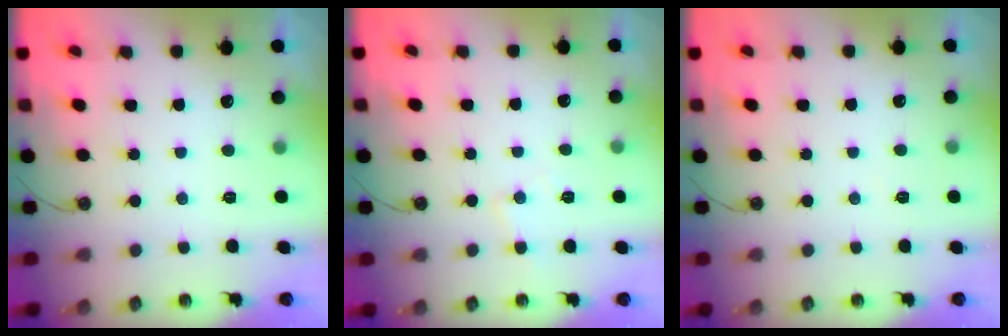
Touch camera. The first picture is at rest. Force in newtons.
{"total": 4.4, "press": 4.4, "slide": 0.6}
{"total": 2.6, "press": 2.5, "slide": 0.5}